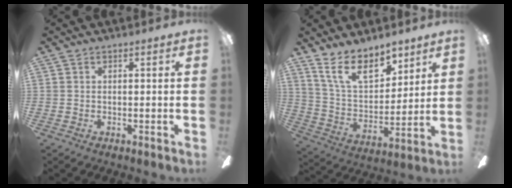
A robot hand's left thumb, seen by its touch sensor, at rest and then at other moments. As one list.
[{"total": 15.7, "force": [10.9, 7.3, 8.7], "torque": [-0.165, -0.053, 0.204]}]